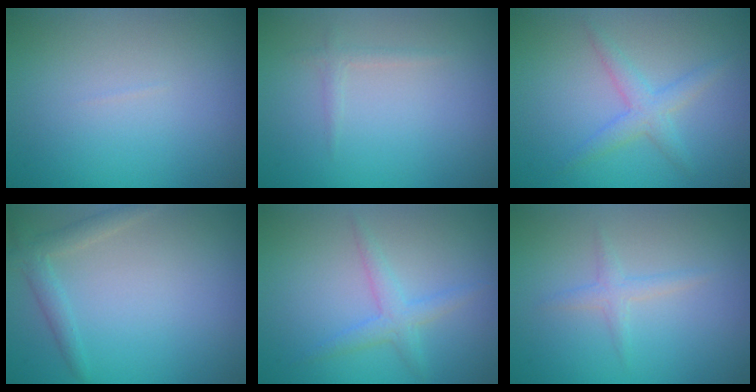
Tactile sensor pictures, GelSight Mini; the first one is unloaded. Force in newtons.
{"total": 0.9, "press": 0.9, "slide": 0.0}
{"total": 2.4, "press": 2.4, "slide": 0.1}
{"total": 2.0, "press": 2.0, "slide": 0.1}
{"total": 2.0, "press": 2.0, "slide": 0.1}
{"total": 1.3, "press": 1.3, "slide": 0.0}